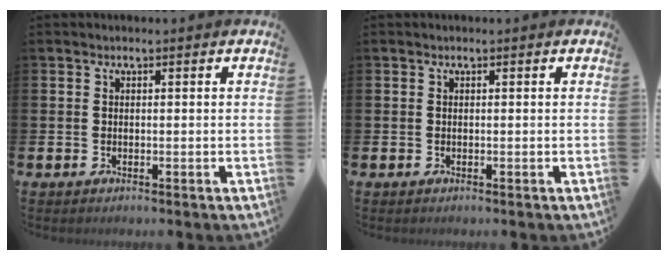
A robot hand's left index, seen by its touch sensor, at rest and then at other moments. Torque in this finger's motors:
{"motor_torque": [0.00, 0.00, 0.00, 0.00]}